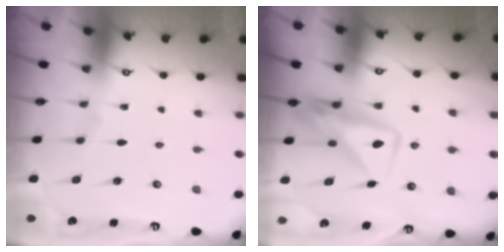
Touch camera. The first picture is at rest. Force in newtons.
{"total": 9.8, "press": 9.7, "slide": 1.0}